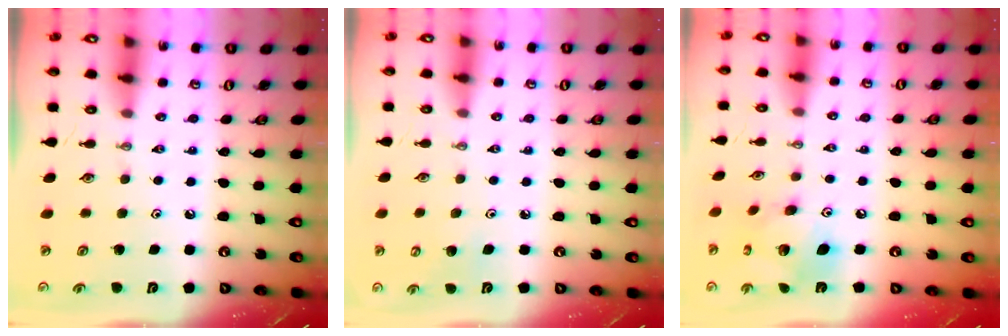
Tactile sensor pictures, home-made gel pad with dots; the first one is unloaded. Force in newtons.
{"total": 5.9, "press": 5.8, "slide": 1.2}
{"total": 13.1, "press": 13.0, "slide": 1.3}